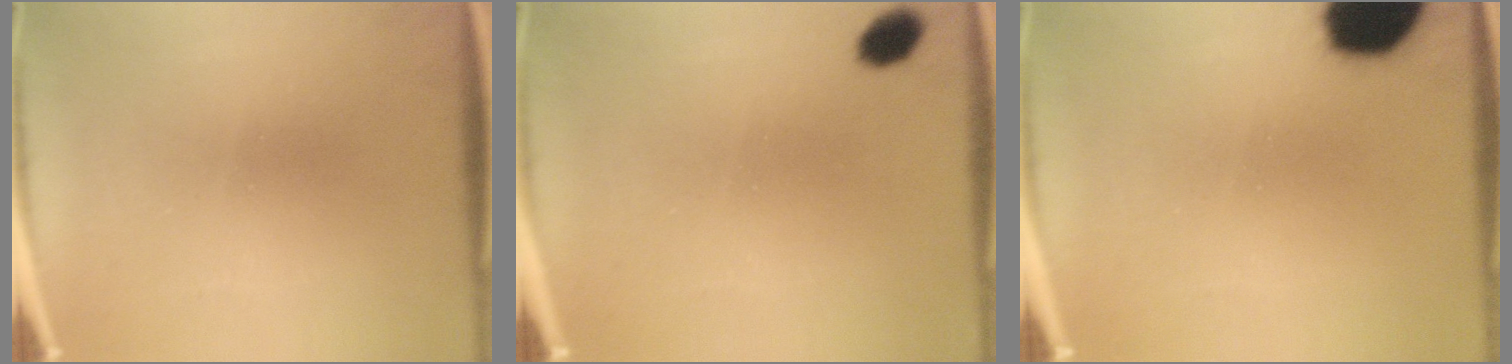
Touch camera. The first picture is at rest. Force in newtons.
{"total": 3.5}
{"total": 16.5}